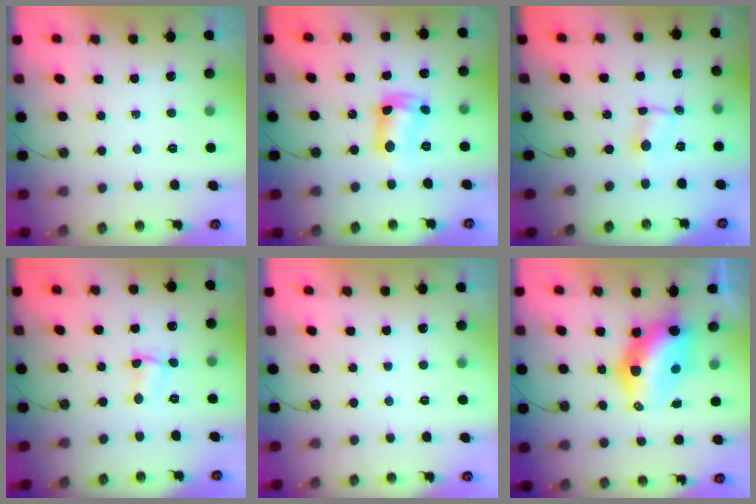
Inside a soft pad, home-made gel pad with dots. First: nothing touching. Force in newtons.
{"total": 10.6, "press": 10.6, "slide": 0.8}
{"total": 0.7, "press": 0.6, "slide": 0.1}
{"total": 1.6, "press": 1.5, "slide": 0.5}
{"total": 0.0}
{"total": 11.9, "press": 11.8, "slide": 1.2}